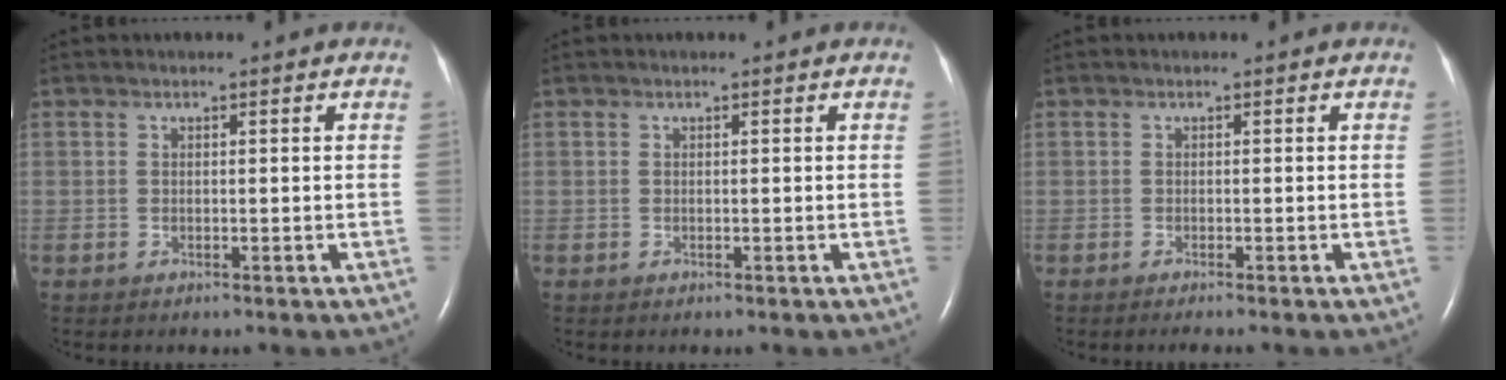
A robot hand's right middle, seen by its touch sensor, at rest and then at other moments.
{"total": 0.0}
{"total": 1.7, "force": [-1.4, -0.3, 0.9], "torque": [-0.011, 0.001, -0.016]}